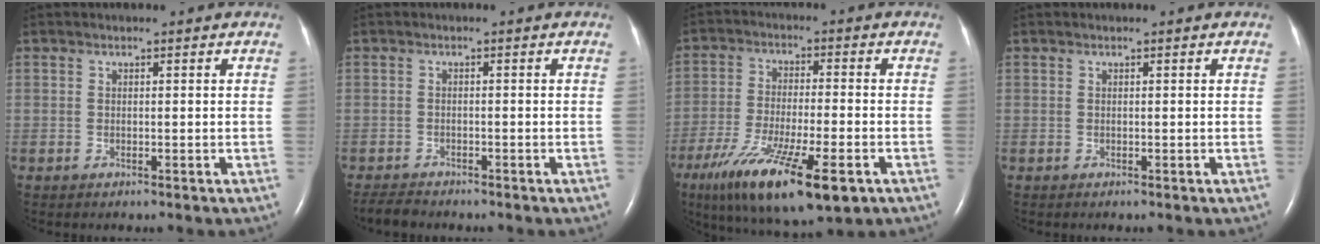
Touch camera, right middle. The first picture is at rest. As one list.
[{"total": 2.7, "force": [-2.5, 0.6, 0.6], "torque": [-0.017, -0.011, -0.042]}, {"total": 17.6, "force": [-9.8, 3.6, 14.2], "torque": [-0.248, -0.045, -0.162]}, {"total": 0.0}]